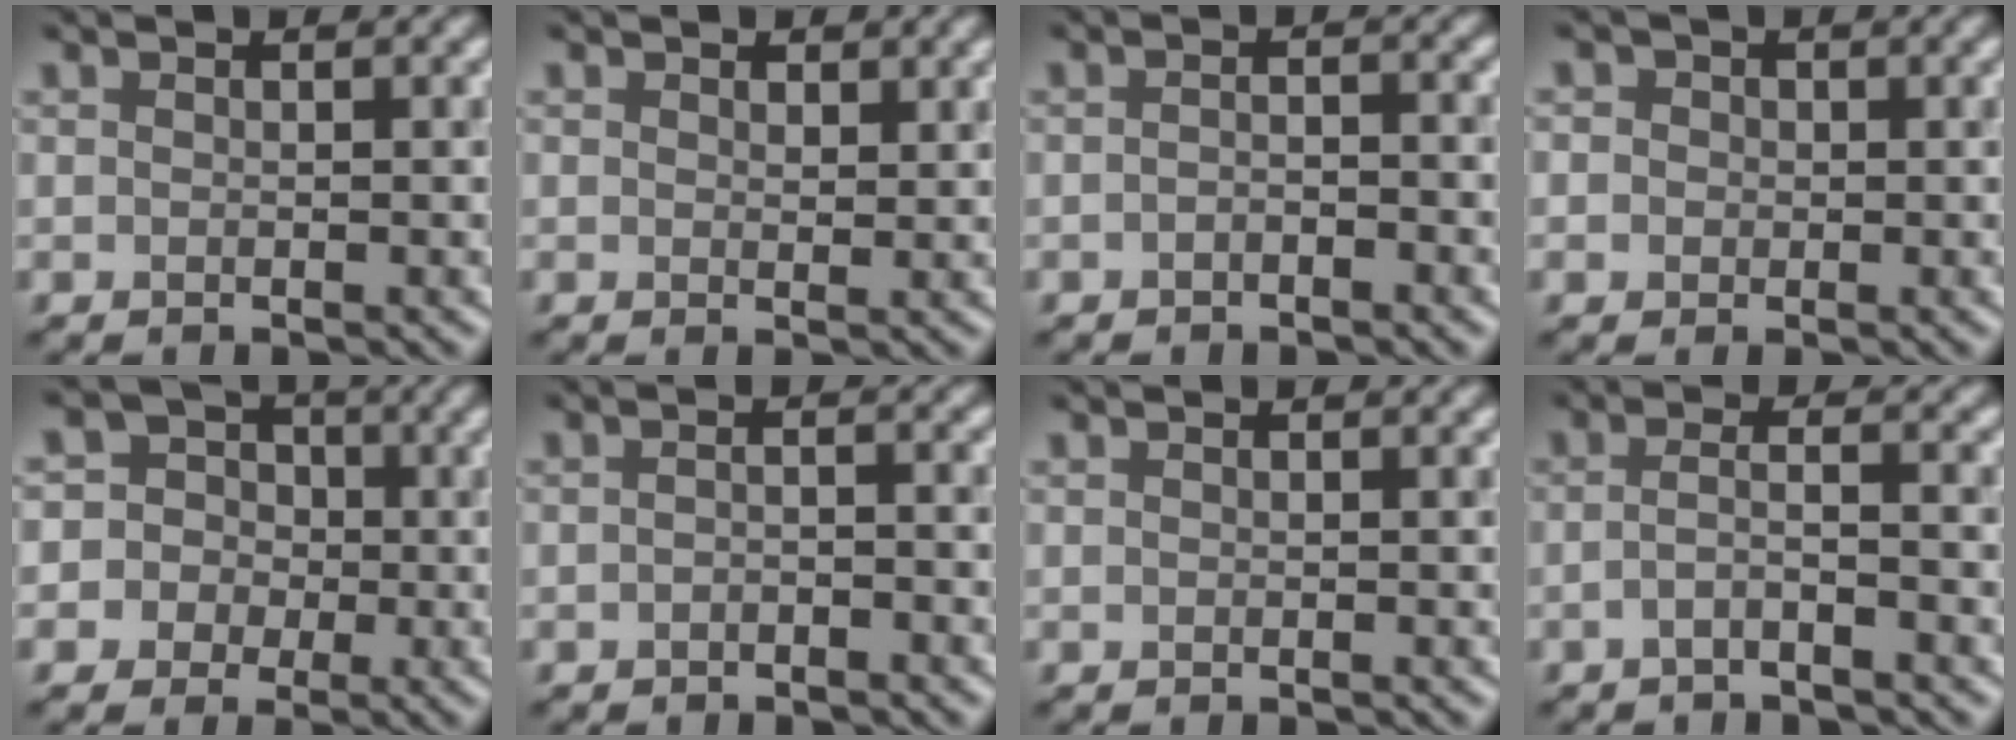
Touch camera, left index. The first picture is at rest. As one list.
[{"total": 1.1, "force": [0.7, 0.7, 0.5], "torque": [-0.006, -0.004, 0.012]}, {"total": 1.3, "force": [-0.8, 0.4, 0.9], "torque": [-0.019, 0.003, -0.018]}, {"total": 2.8, "force": [0.9, 2.4, 1.1], "torque": [0.002, 0.017, -0.009]}, {"total": 7.4, "force": [-0.3, 7.2, 1.4], "torque": [-0.039, 0.030, -0.038]}, {"total": 1.2, "force": [-0.8, 0.4, 0.9], "torque": [-0.019, 0.001, -0.018]}, {"total": 0.0}, {"total": 2.4, "force": [-1.1, 0.5, 2.1], "torque": [-0.033, 0.007, -0.030]}]